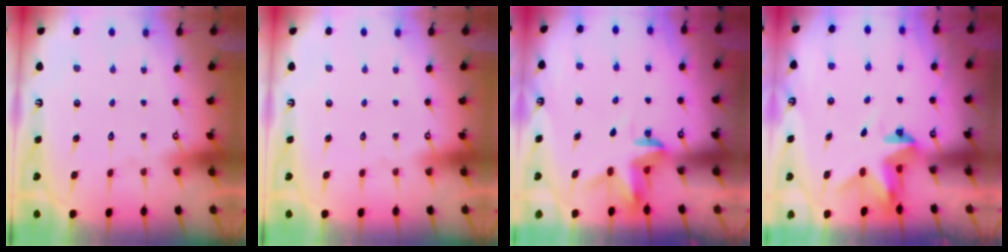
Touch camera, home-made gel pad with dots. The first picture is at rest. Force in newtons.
{"total": 0.0}
{"total": 3.4, "press": 3.4, "slide": 0.2}
{"total": 3.9, "press": 3.9, "slide": 0.2}